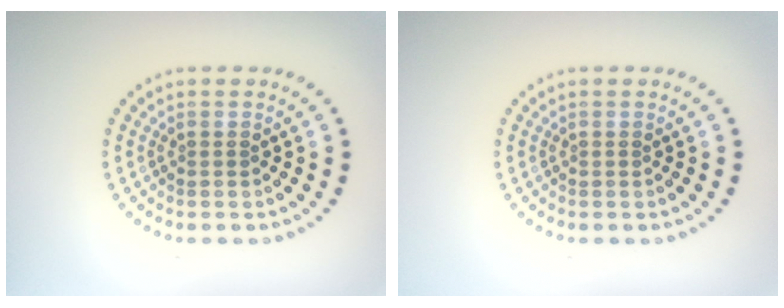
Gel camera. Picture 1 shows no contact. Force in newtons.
{"total": 0.0}